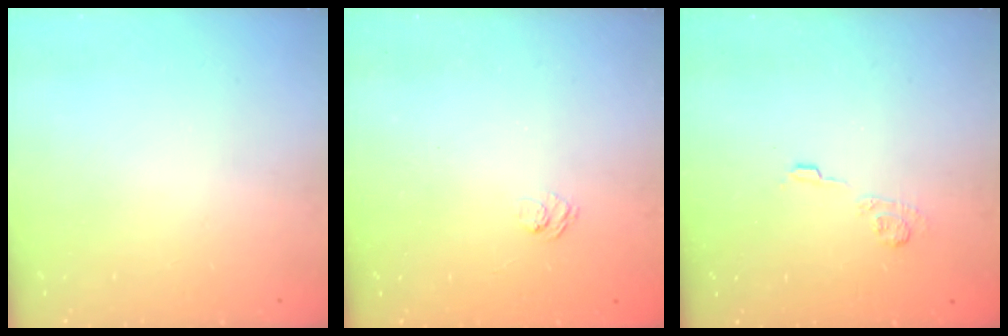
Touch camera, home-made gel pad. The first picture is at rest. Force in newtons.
{"total": 2.4, "press": 2.0, "slide": 1.3}
{"total": 5.2, "press": 5.1, "slide": 0.9}